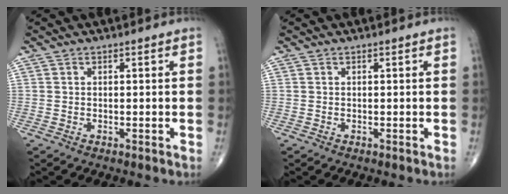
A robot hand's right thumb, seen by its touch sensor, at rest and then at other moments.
{"total": 0.0}